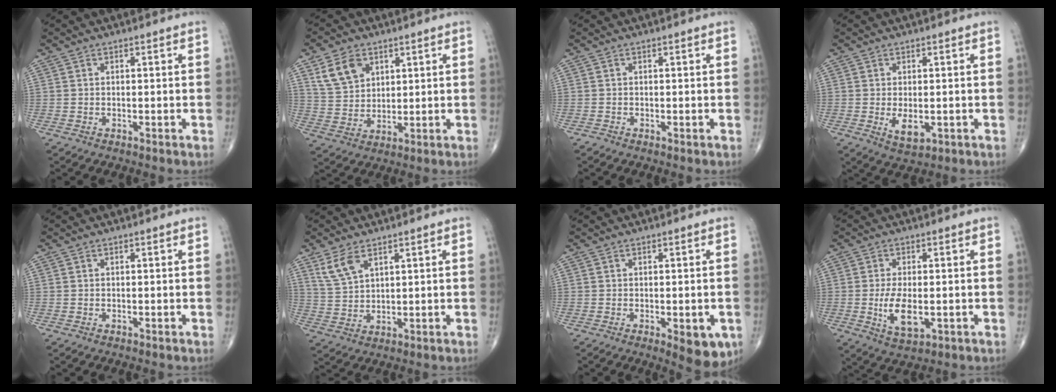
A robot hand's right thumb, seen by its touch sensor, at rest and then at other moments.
{"total": 8.3, "force": [4.1, 5.8, 4.2], "torque": [-0.061, -0.016, 0.086]}
{"total": 0.0}
{"total": 4.2, "force": [-0.8, 2.3, 3.5], "torque": [-0.053, -0.008, -0.006]}
{"total": 0.0}
{"total": 5.6, "force": [3.4, 2.6, 3.6], "torque": [-0.072, -0.012, 0.078]}
{"total": 7.1, "force": [-2.4, 2.8, 6.1], "torque": [-0.057, -0.009, -0.023]}
{"total": 7.2, "force": [-1.2, 3.5, 6.2], "torque": [-0.113, -0.011, -0.015]}